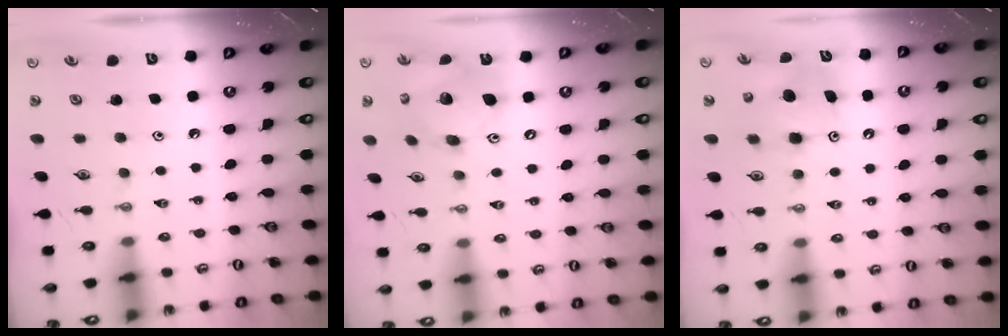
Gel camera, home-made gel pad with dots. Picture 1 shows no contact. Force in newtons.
{"total": 15.3, "press": 15.1, "slide": 2.5}
{"total": 8.0, "press": 7.9, "slide": 0.4}